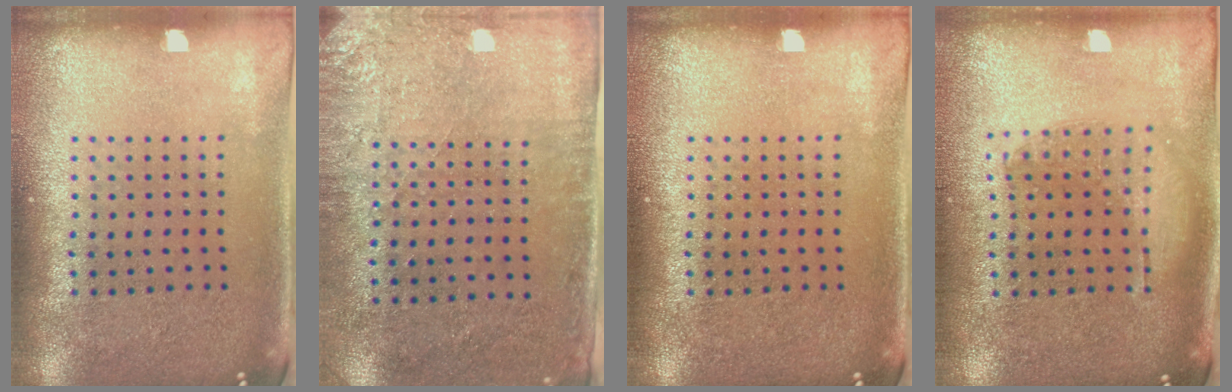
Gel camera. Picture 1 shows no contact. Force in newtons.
{"total": 2.7, "press": 2.3, "slide": 1.5}
{"total": 0.0}
{"total": 1.2, "press": 1.1, "slide": 0.5}